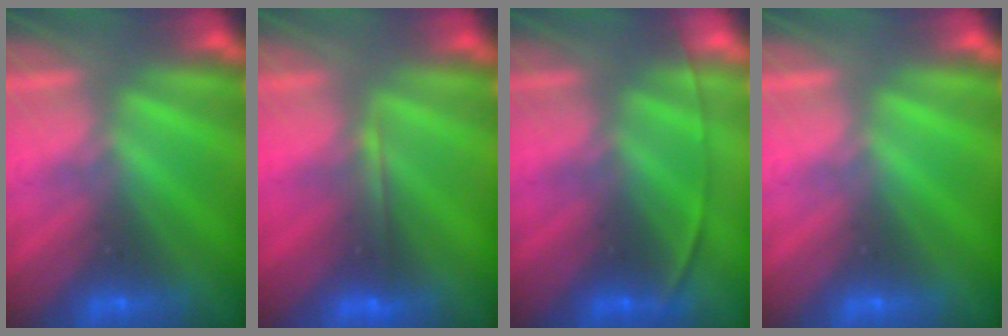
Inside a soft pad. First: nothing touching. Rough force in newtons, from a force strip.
{"total": 2.0}
{"total": 1.7}
{"total": 0.0}